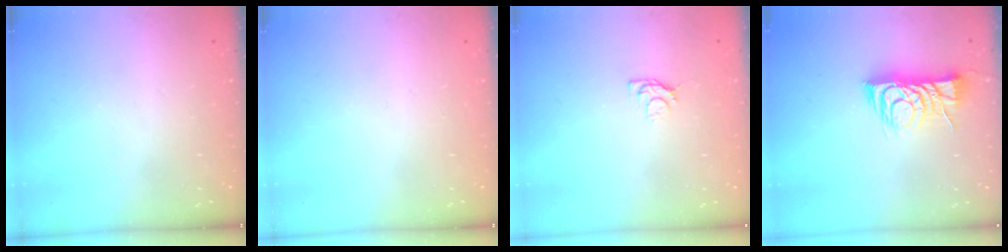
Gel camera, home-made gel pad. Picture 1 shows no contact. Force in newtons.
{"total": 0.0}
{"total": 3.4, "press": 3.4, "slide": 0.5}
{"total": 9.2, "press": 9.2, "slide": 0.3}